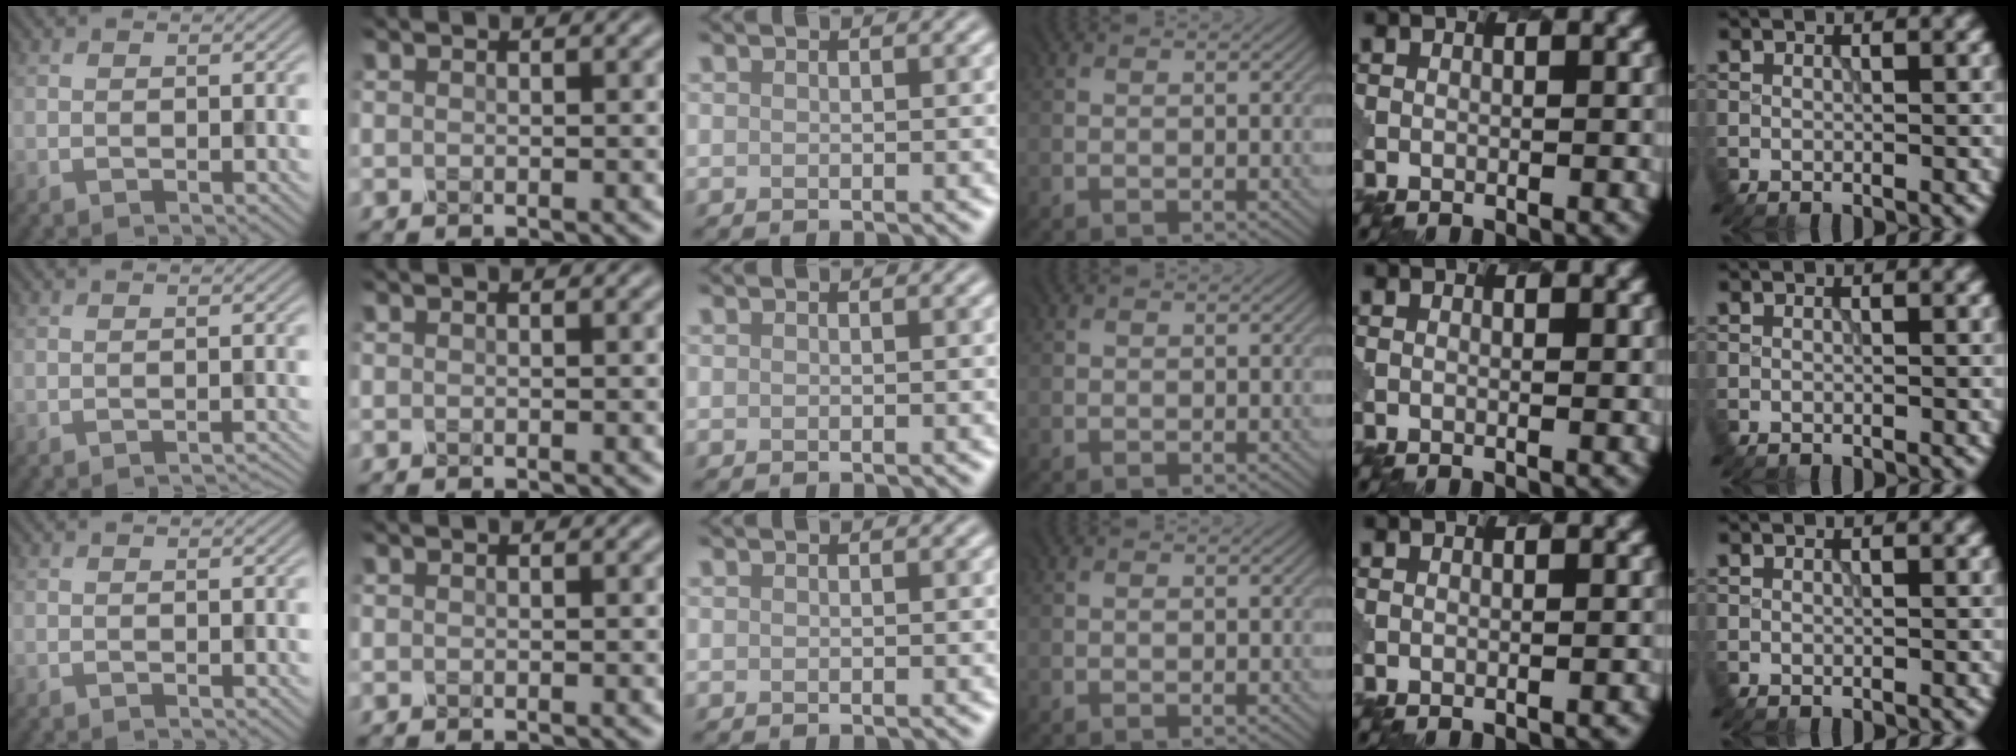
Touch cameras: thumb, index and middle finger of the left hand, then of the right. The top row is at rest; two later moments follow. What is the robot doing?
{"motion": "dispense", "object": "pipette"}